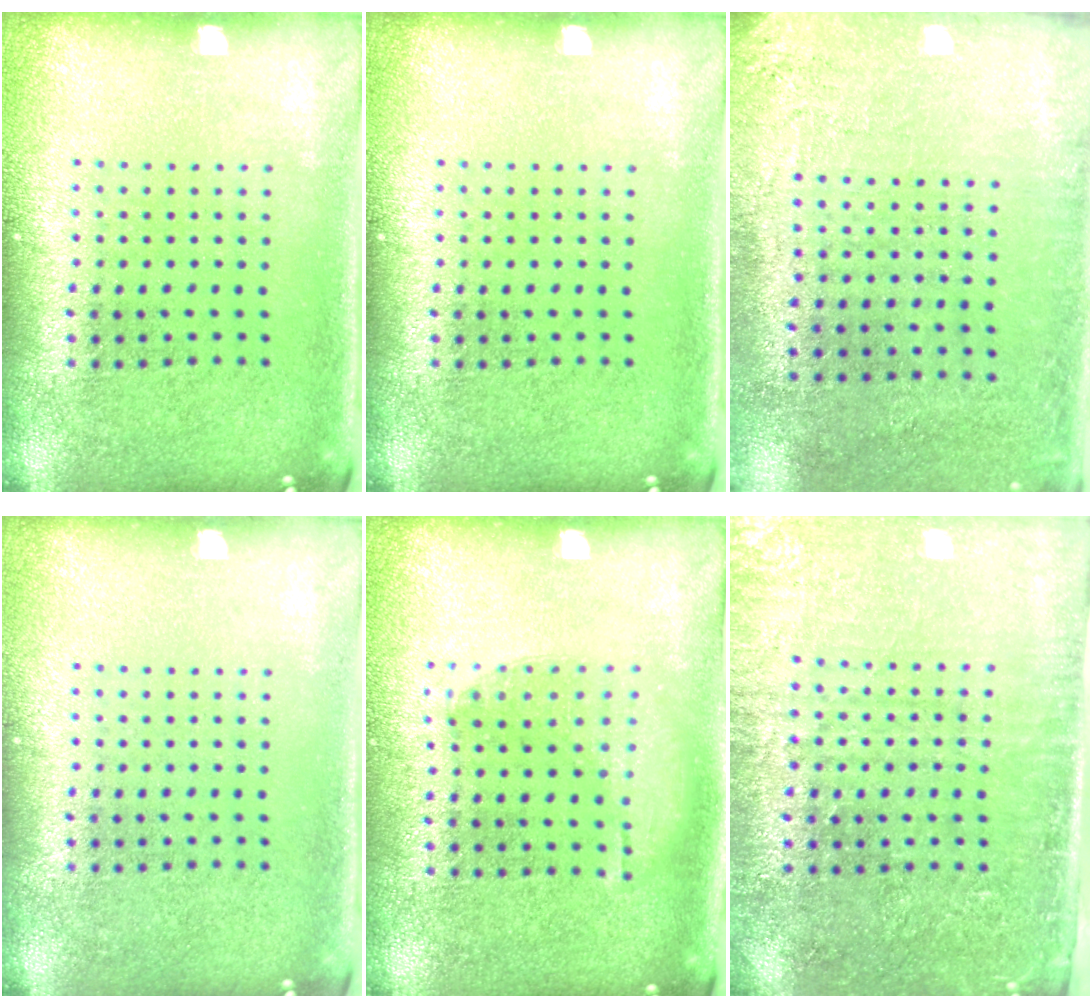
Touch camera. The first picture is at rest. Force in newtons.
{"total": 0.0}
{"total": 2.7, "press": 2.3, "slide": 1.4}
{"total": 0.0}
{"total": 1.1, "press": 0.8, "slide": 0.7}
{"total": 3.4, "press": 3.2, "slide": 1.2}